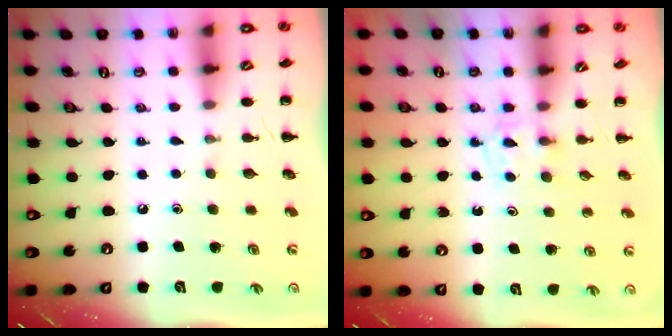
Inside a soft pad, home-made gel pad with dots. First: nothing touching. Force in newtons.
{"total": 2.3, "press": 2.0, "slide": 1.0}